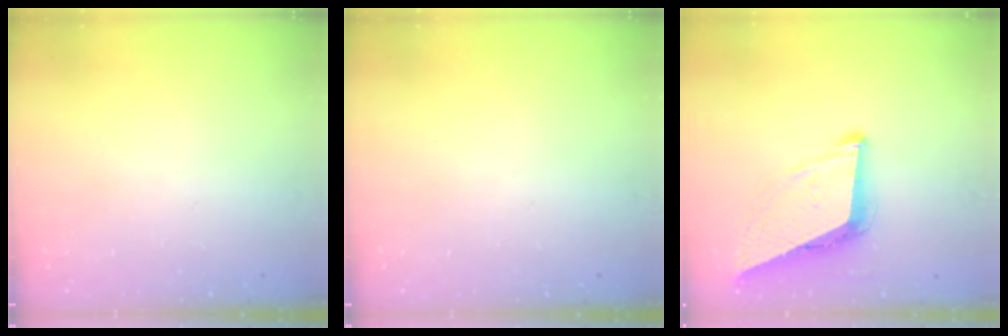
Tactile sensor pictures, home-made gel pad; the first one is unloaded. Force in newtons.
{"total": 0.0}
{"total": 9.3, "press": 8.7, "slide": 3.2}